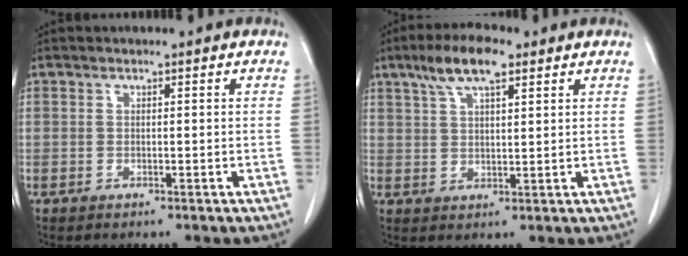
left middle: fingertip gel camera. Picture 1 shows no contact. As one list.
[{"total": 7.6, "force": [4.8, 1.9, 5.6], "torque": [-0.112, 0.015, 0.087]}]